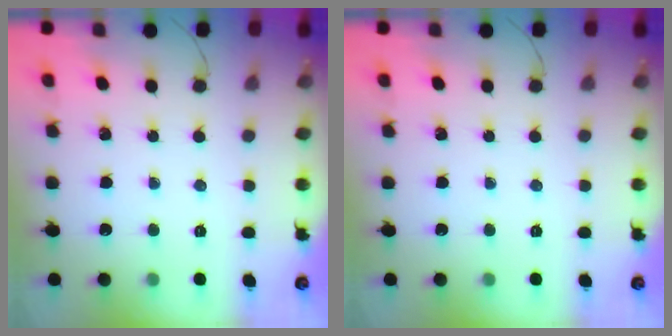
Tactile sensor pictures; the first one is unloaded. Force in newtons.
{"total": 0.0}